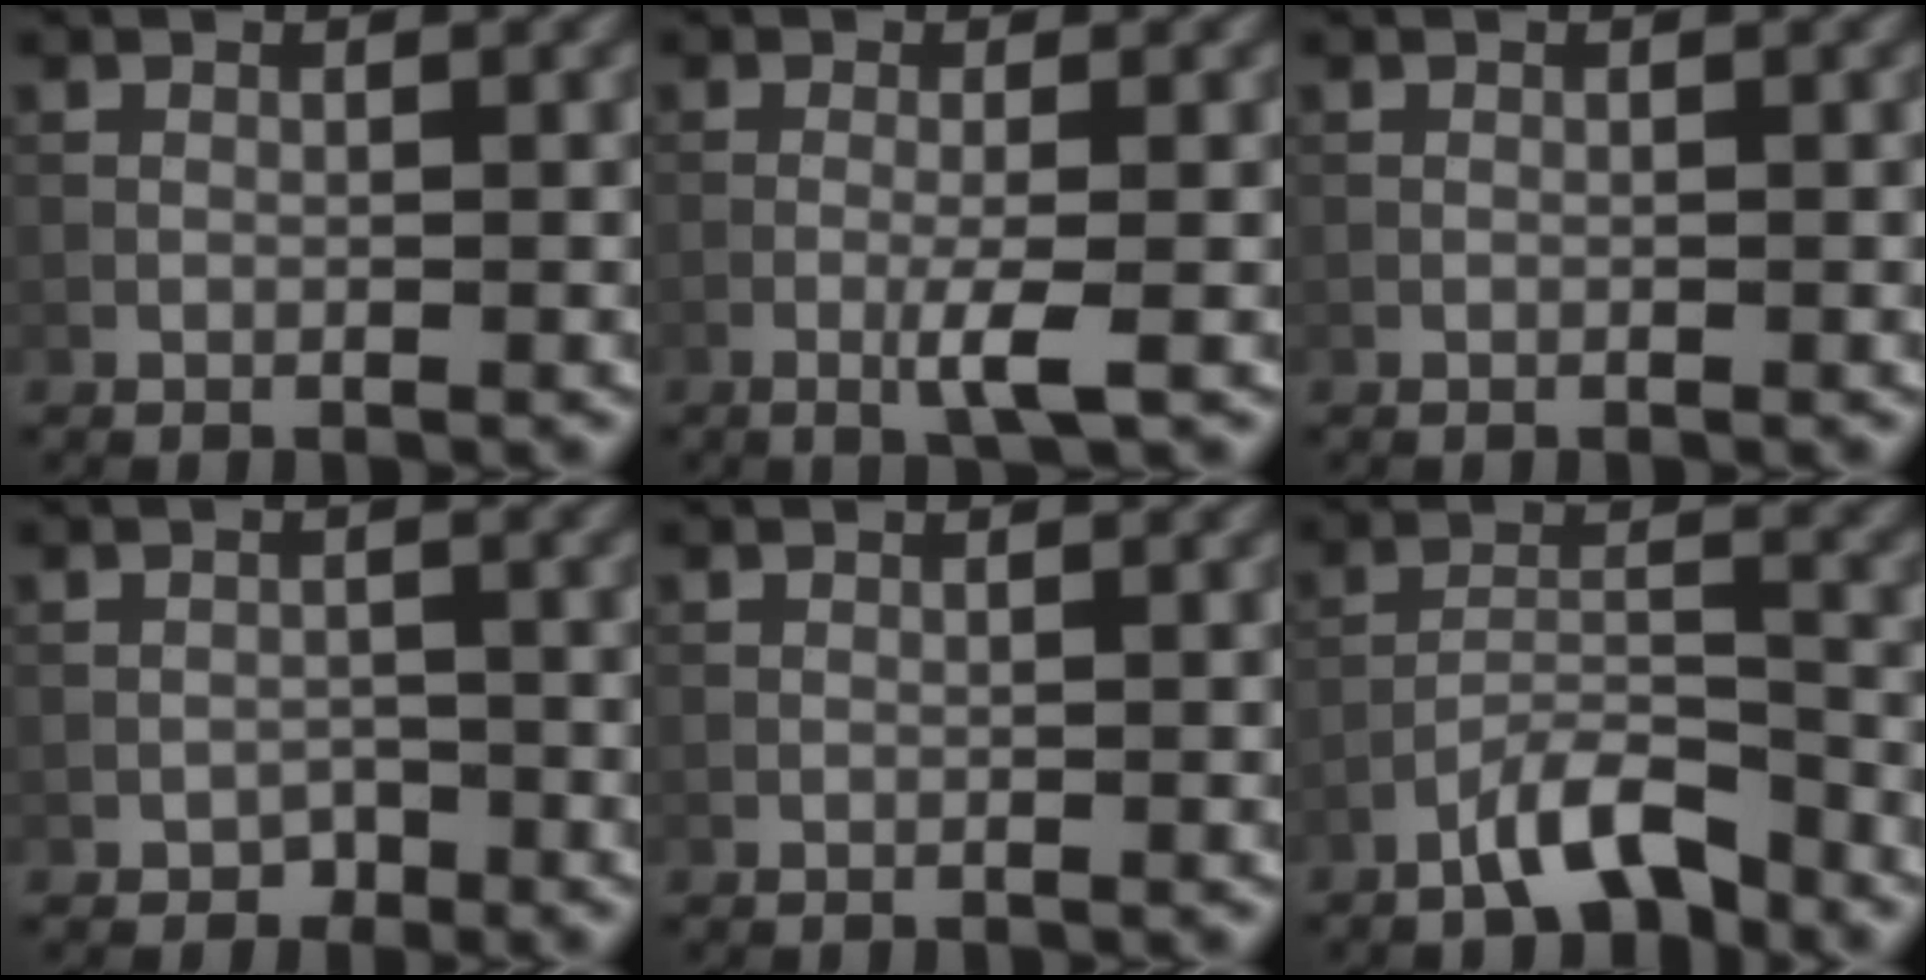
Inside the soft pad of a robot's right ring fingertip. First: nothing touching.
{"total": 2.3, "force": [-0.9, 0.0, 2.1], "torque": [-0.042, 0.002, -0.023]}
{"total": 0.0}
{"total": 1.3, "force": [-0.9, 0.9, 0.2], "torque": [0.001, 0.002, -0.017]}
{"total": 0.0}
{"total": 4.6, "force": [-3.5, 1.2, 2.7], "torque": [-0.045, 0.009, -0.071]}